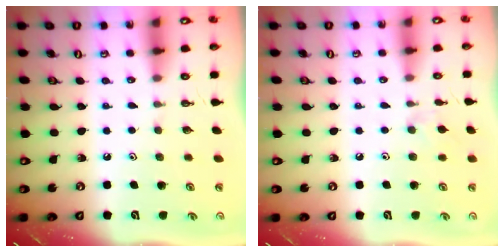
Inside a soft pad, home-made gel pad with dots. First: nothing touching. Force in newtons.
{"total": 4.6, "press": 4.6, "slide": 0.7}